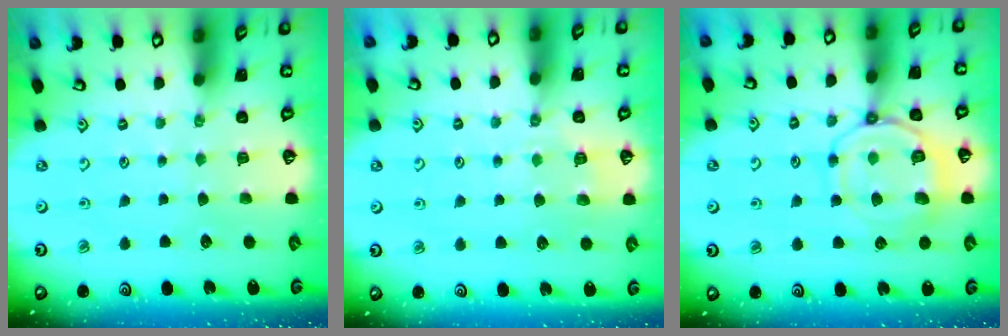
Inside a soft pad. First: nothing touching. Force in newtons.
{"total": 5.2, "press": 5.1, "slide": 1.0}
{"total": 11.3, "press": 11.2, "slide": 1.3}